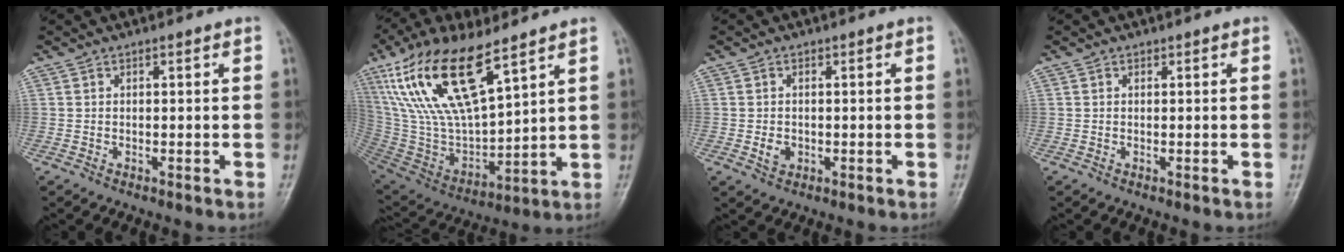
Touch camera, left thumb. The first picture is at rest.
{"total": 21.7, "force": [12.0, 7.9, 16.3], "torque": [-0.318, -0.037, 0.246]}
{"total": 2.4, "force": [-0.4, 2.0, 1.2], "torque": [-0.013, 0.001, -0.004]}
{"total": 0.0}